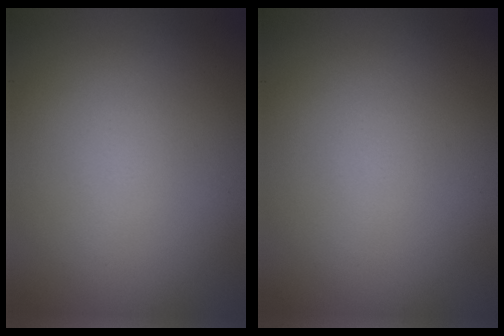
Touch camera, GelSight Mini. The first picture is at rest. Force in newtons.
{"total": 0.0}